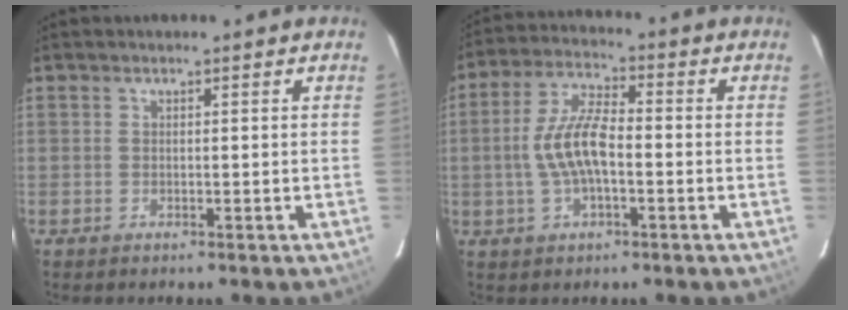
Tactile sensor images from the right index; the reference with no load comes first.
{"total": 9.4, "force": [-1.6, 3.5, 8.6], "torque": [-0.177, 0.010, -0.029]}